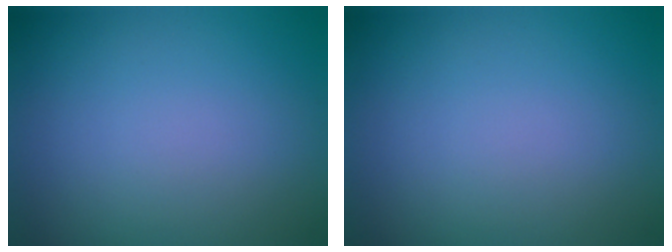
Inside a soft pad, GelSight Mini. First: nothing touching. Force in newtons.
{"total": 0.0}